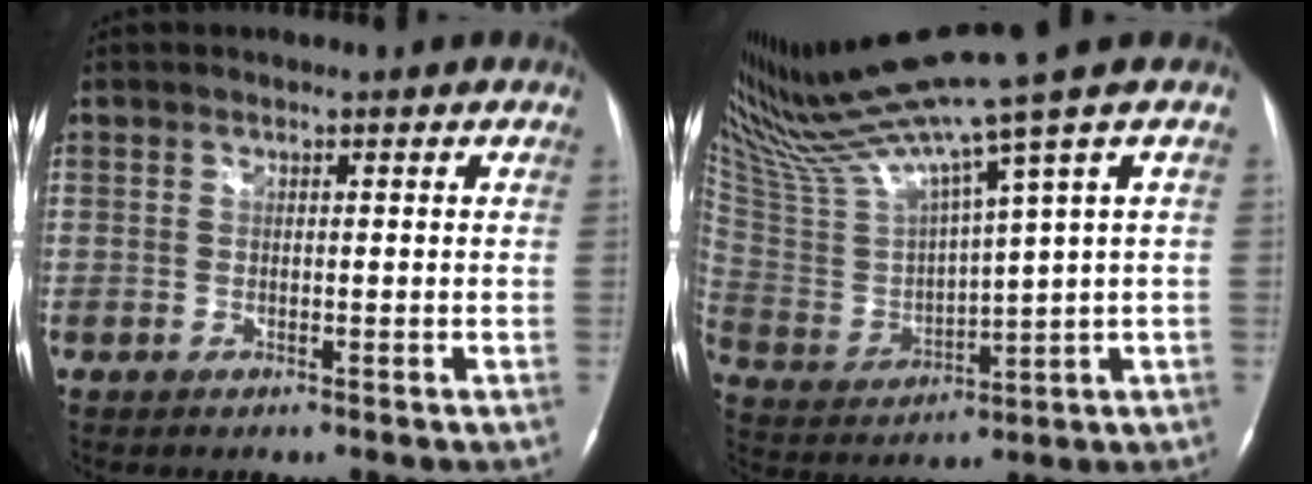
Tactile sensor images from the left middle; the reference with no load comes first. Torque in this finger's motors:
{"motor_torque": [-0.37, -0.57, 0.11, 0.14]}